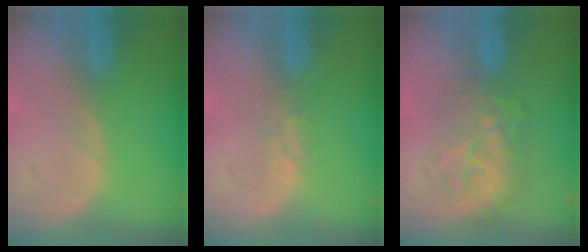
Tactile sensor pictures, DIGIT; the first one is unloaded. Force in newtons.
{"total": 0.7, "press": 0.7, "slide": 0.2}
{"total": 7.8, "press": 7.6, "slide": 1.9}